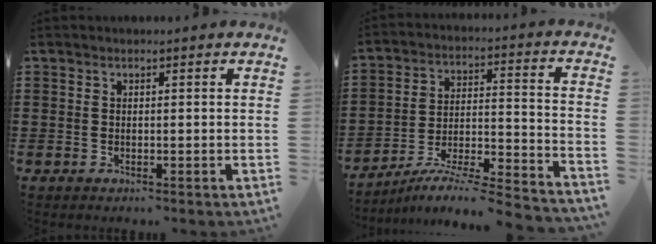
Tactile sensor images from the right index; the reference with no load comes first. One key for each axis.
{"total": 7.2, "fx": -6.6, "fy": -0.1, "fz": 2.8, "tx": -0.044, "ty": -0.006, "tz": -0.133}